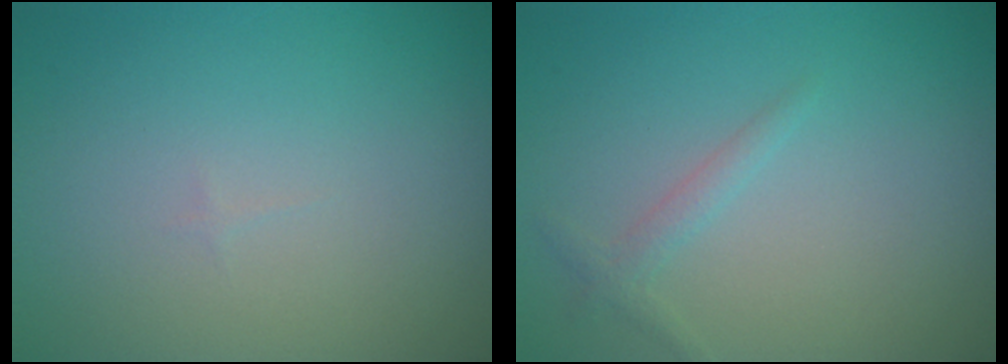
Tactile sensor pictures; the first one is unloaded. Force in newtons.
{"total": 1.1, "press": 1.1, "slide": 0.0}